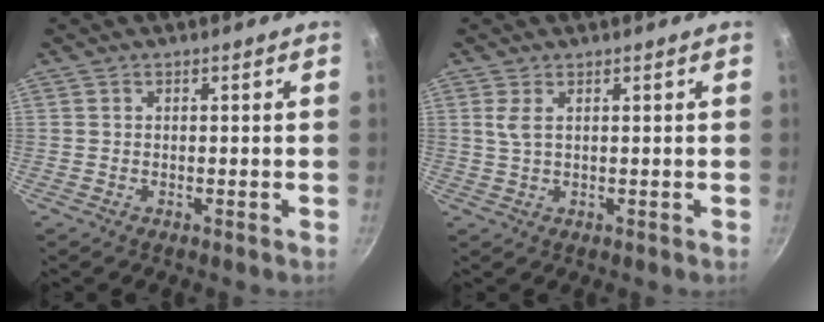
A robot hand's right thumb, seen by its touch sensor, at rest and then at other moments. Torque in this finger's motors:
{"motor_torque": [-0.07, -0.05, 0.12, 0.03, 0.05]}